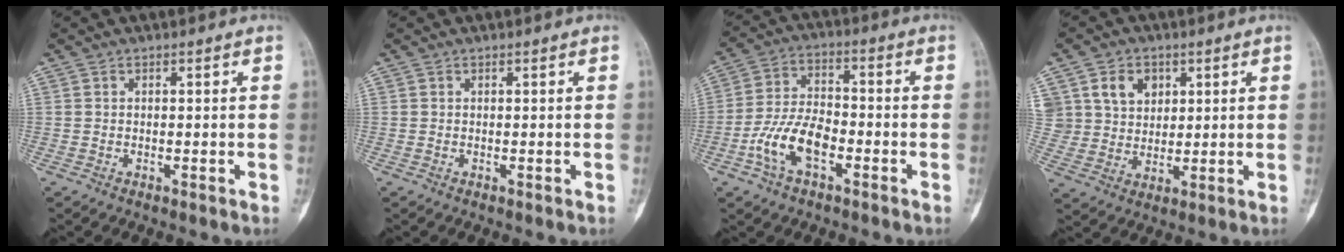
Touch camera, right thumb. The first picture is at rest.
{"total": 0.0}
{"total": 10.5, "force": [-4.1, 5.5, 7.9], "torque": [-0.152, 0.032, -0.080]}
{"total": 9.2, "force": [3.8, 7.5, 3.6], "torque": [-0.038, -0.013, 0.076]}